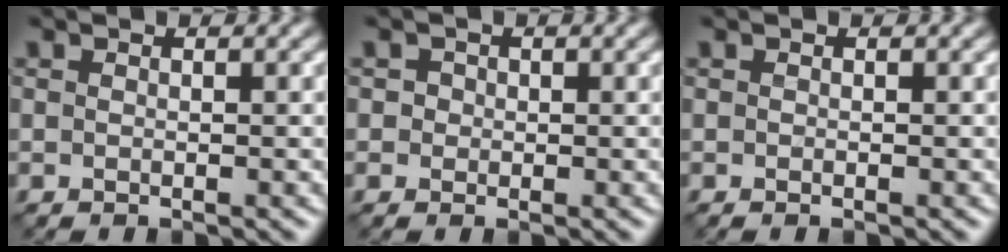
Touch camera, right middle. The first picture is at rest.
{"total": 1.0, "force": [0.2, 0.9, 0.3], "torque": [0.002, 0.000, 0.000]}
{"total": 0.0}